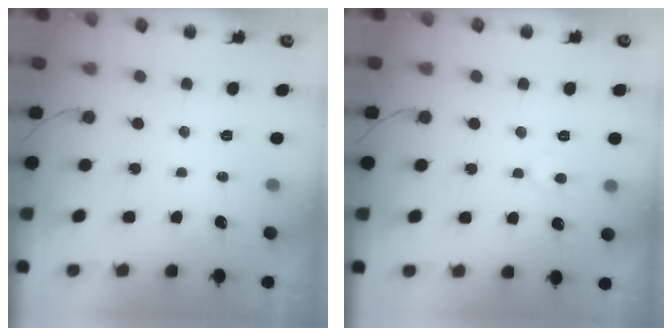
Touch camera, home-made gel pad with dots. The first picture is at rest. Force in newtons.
{"total": 5.5, "press": 5.4, "slide": 0.5}